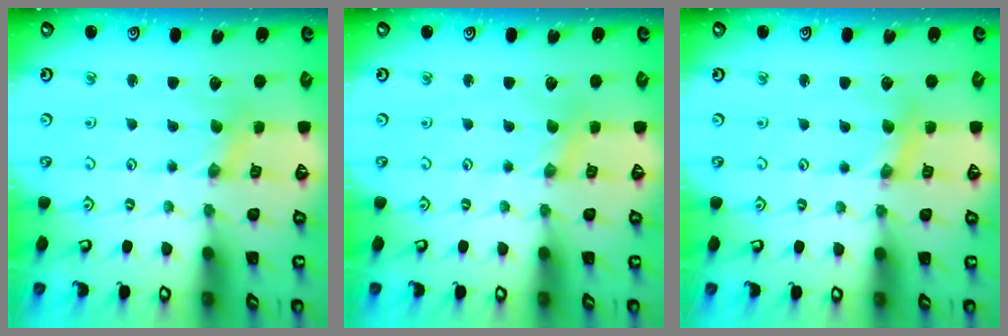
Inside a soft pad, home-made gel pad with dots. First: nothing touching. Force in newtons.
{"total": 0.0}
{"total": 3.3, "press": 3.2, "slide": 0.4}